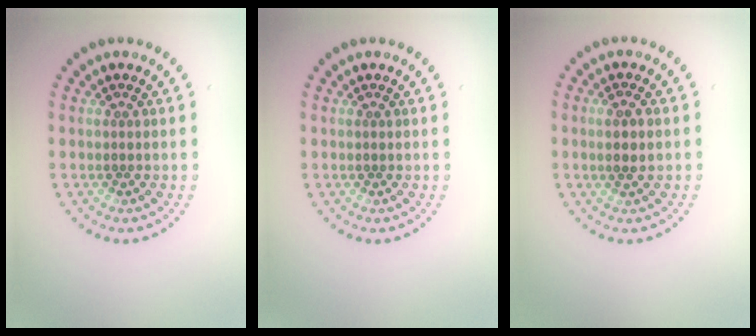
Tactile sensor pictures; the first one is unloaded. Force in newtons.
{"total": 0.0}
{"total": 1.5, "press": 1.4, "slide": 0.5}